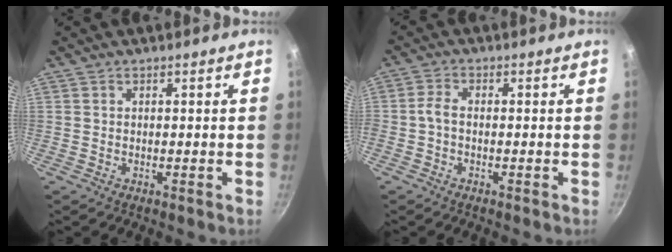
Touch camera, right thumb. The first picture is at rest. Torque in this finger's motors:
{"motor_torque": [0.32, 0.18, 1.42, 0.08, 0.33]}